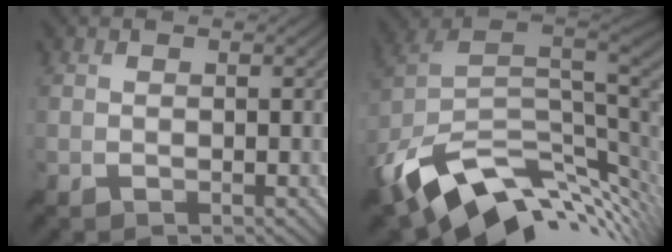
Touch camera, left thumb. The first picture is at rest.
{"total": 15.3, "force": [-4.3, 9.3, 11.3], "torque": [-0.246, -0.032, -0.060]}